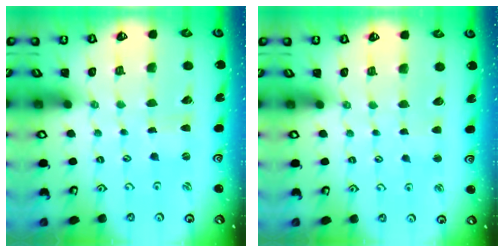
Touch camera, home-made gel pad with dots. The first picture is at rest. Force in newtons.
{"total": 1.9, "press": 1.9, "slide": 0.3}